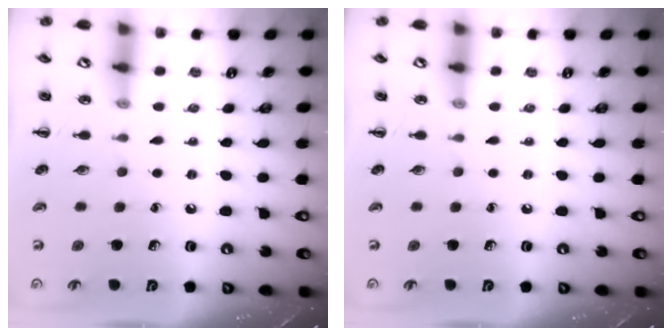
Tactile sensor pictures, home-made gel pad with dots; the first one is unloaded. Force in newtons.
{"total": 0.0}